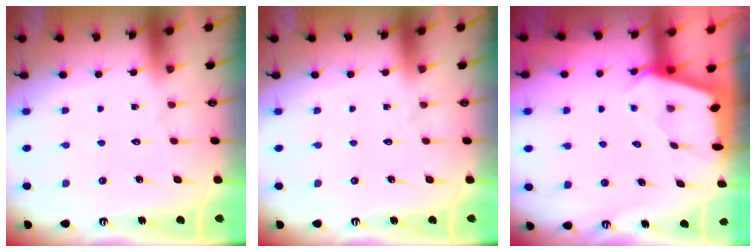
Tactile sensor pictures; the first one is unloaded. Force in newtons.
{"total": 0.0}
{"total": 2.5, "press": 2.5, "slide": 0.3}